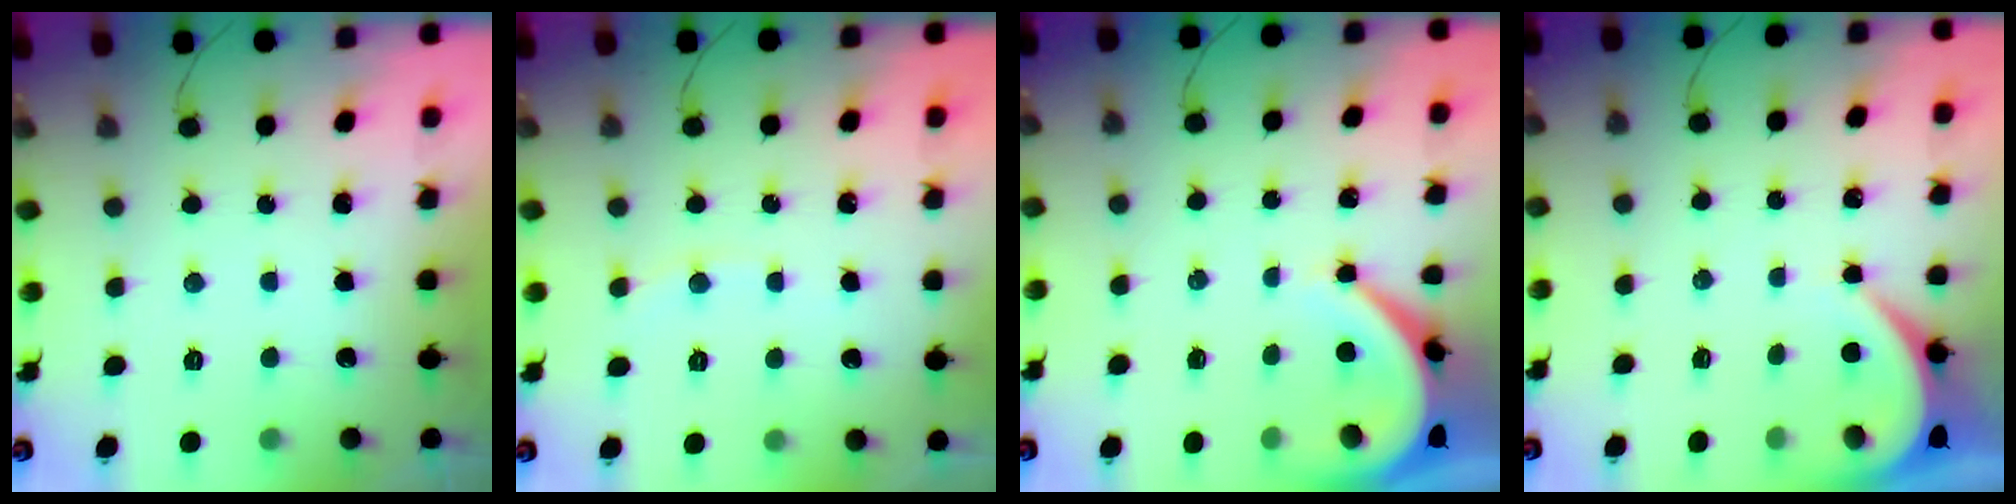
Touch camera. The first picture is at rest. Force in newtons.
{"total": 3.4, "press": 3.4, "slide": 0.4}
{"total": 6.7, "press": 6.6, "slide": 0.8}
{"total": 3.9, "press": 3.9, "slide": 0.6}